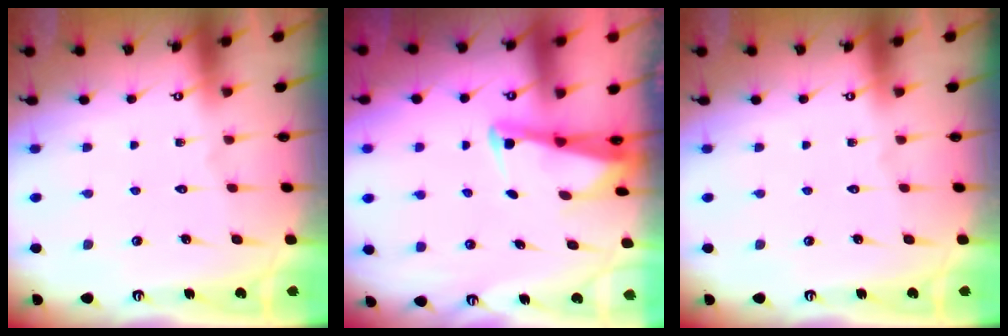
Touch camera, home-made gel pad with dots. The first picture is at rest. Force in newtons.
{"total": 2.3, "press": 2.3, "slide": 0.2}
{"total": 0.0}